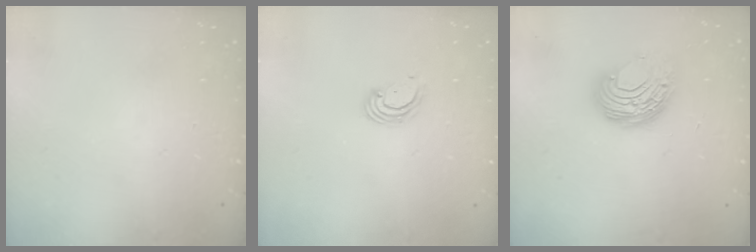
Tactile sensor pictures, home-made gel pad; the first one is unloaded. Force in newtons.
{"total": 2.4, "press": 2.4, "slide": 0.2}
{"total": 9.5, "press": 9.5, "slide": 0.5}